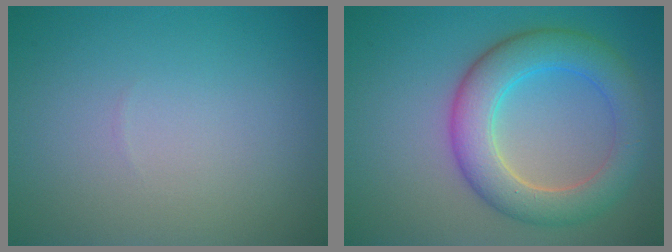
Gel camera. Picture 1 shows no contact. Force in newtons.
{"total": 6.5, "press": 6.5, "slide": 0.2}